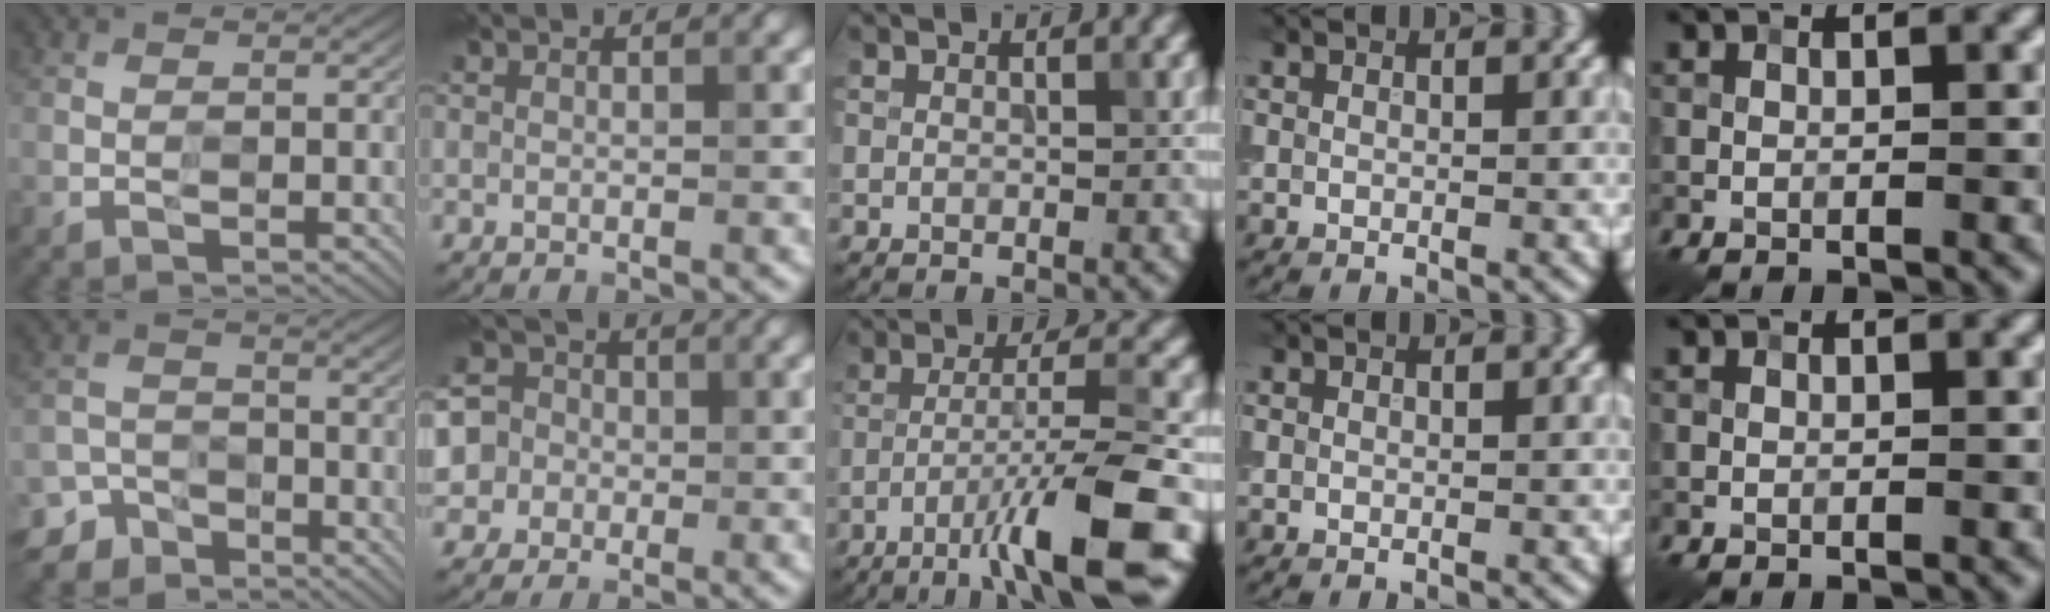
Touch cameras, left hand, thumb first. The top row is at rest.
{"thumb": {"total": 6.1, "force": [-4.7, 3.9, 1.0], "torque": [-0.010, -0.006, -0.091]}, "index": {"total": 6.8, "force": [-0.1, 6.4, 2.1], "torque": [-0.049, 0.034, -0.038]}, "middle": {"total": 9.0, "force": [-4.7, 1.1, 7.7], "torque": [-0.116, 0.013, -0.082]}}